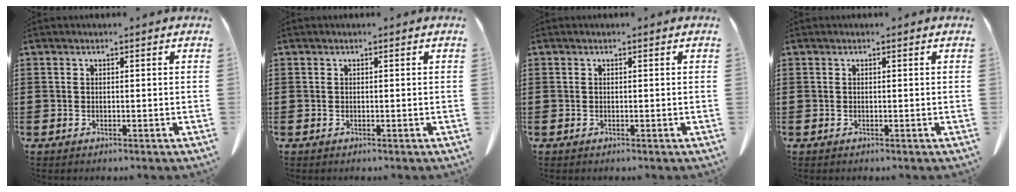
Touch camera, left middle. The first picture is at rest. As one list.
[{"total": 0.0}, {"total": 0.0}, {"total": 0.0}]